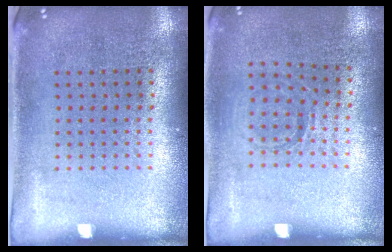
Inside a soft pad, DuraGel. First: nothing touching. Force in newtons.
{"total": 0.8, "press": 0.8, "slide": 0.1}